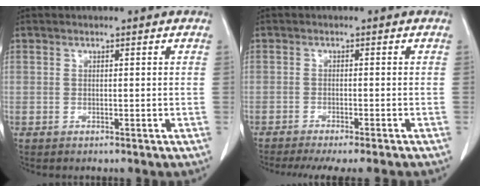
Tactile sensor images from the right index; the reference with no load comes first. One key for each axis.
{"total": 10.6, "fx": -9.3, "fy": 0.5, "fz": 5.1, "tx": -0.052, "ty": -0.020, "tz": -0.122}